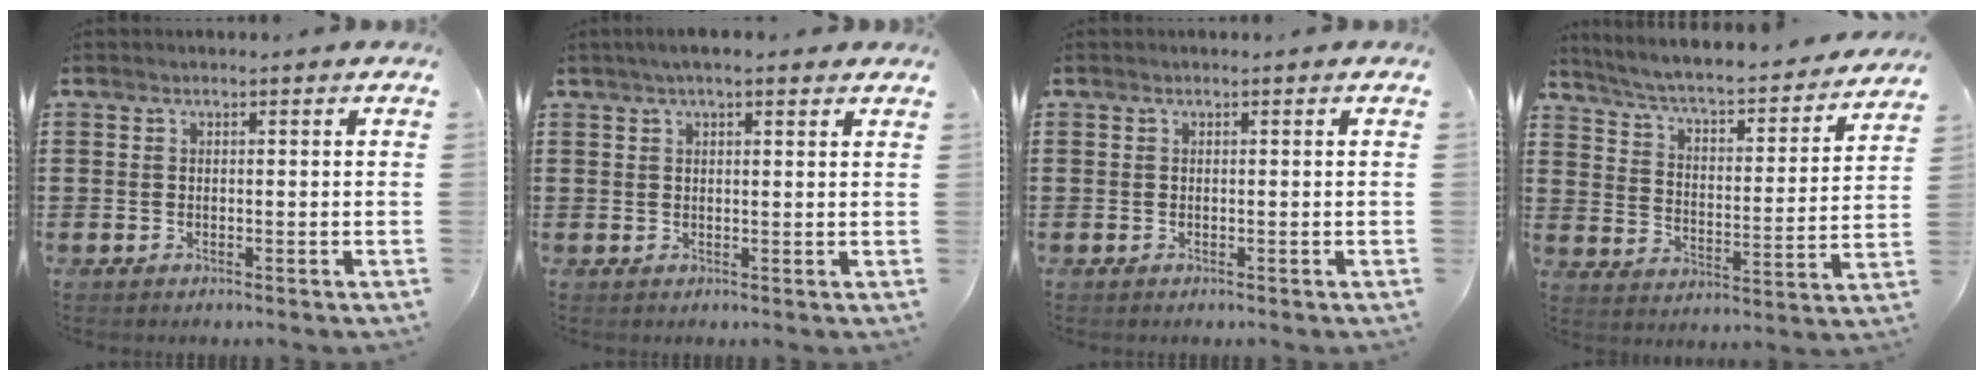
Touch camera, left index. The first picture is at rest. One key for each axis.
{"total": 3.1, "fx": 2.1, "fy": 0.6, "fz": 2.1, "tx": -0.045, "ty": 0.006, "tz": 0.038}
{"total": 0.0}
{"total": 4.6, "fx": 4.1, "fy": 0.1, "fz": 2.1, "tx": -0.062, "ty": -0.039, "tz": 0.058}